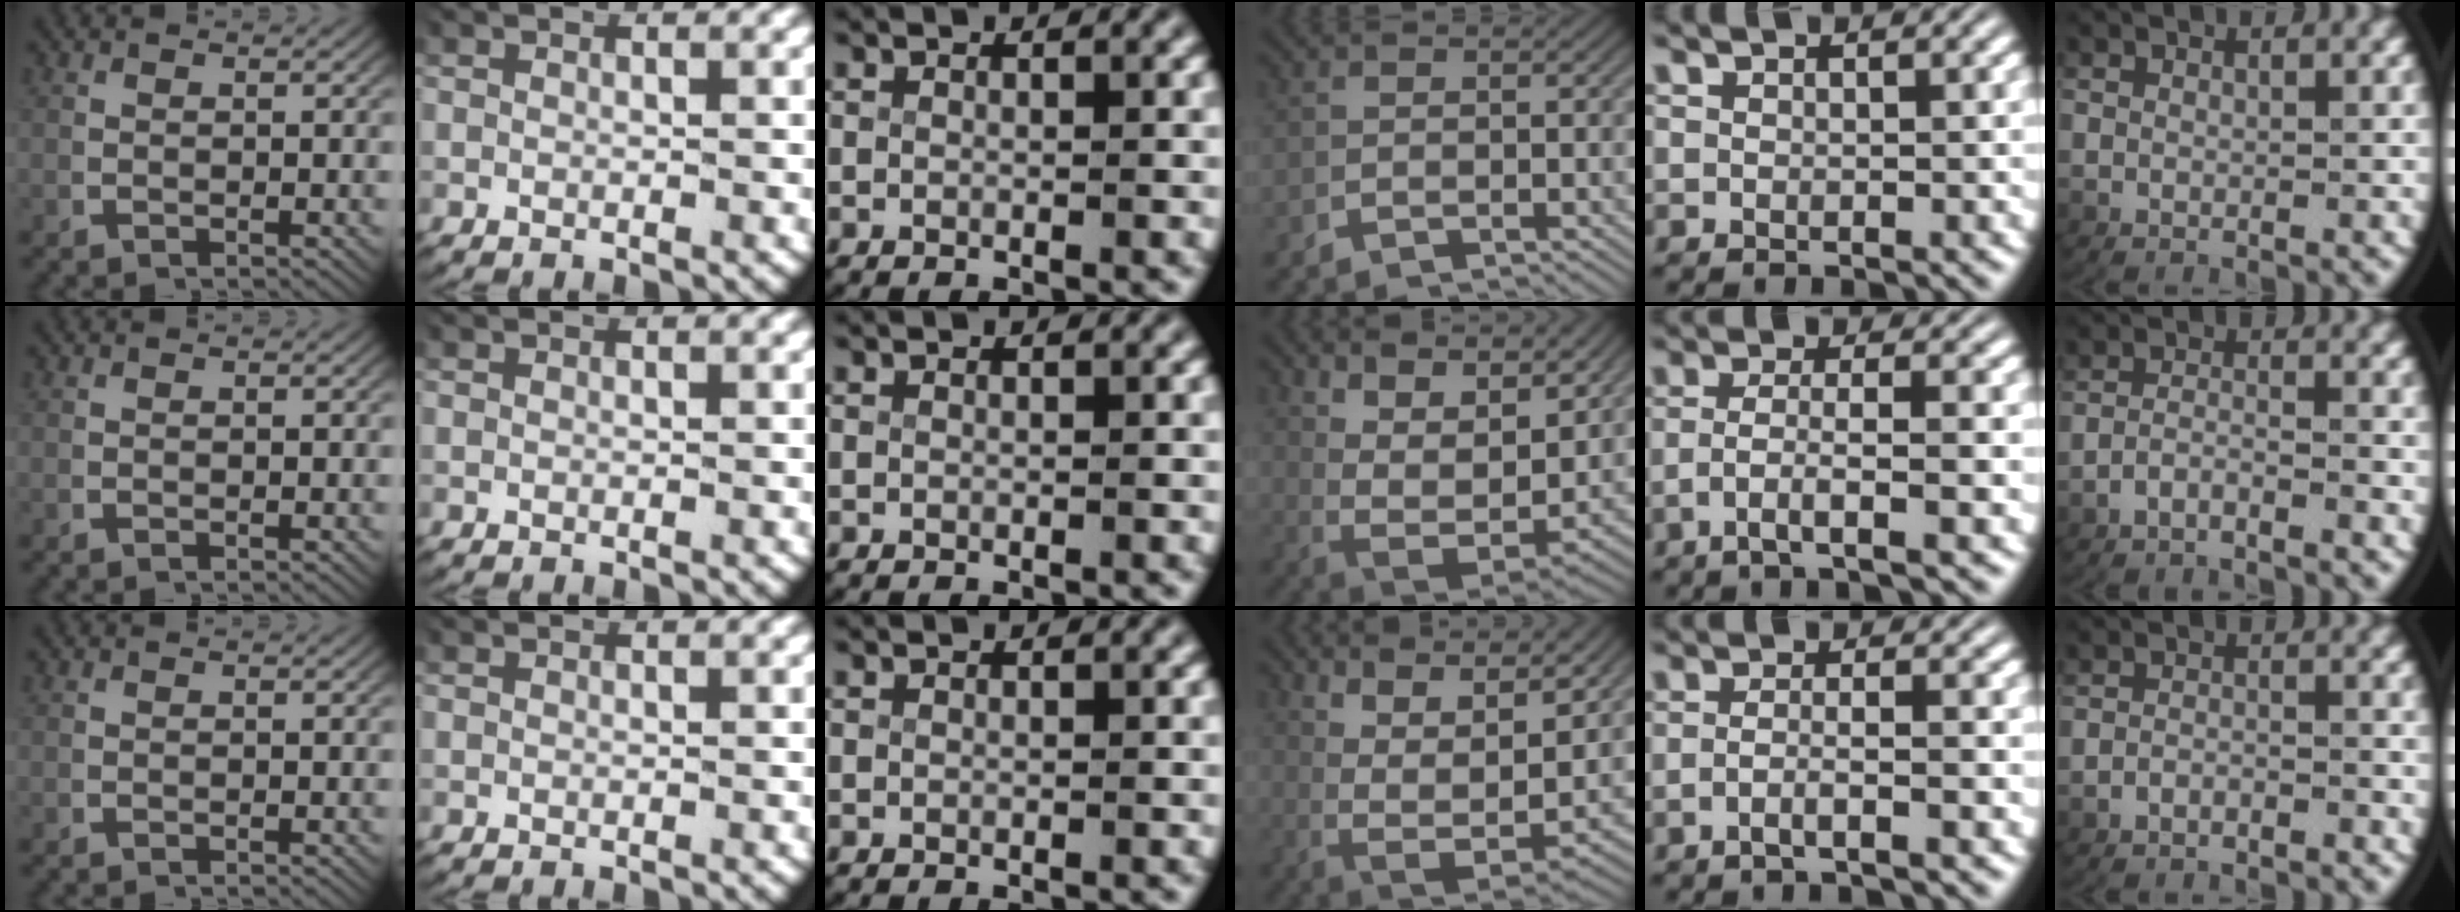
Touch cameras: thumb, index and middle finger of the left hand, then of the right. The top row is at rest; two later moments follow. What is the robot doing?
{"motion": "lift_and_place", "object": "towel"}